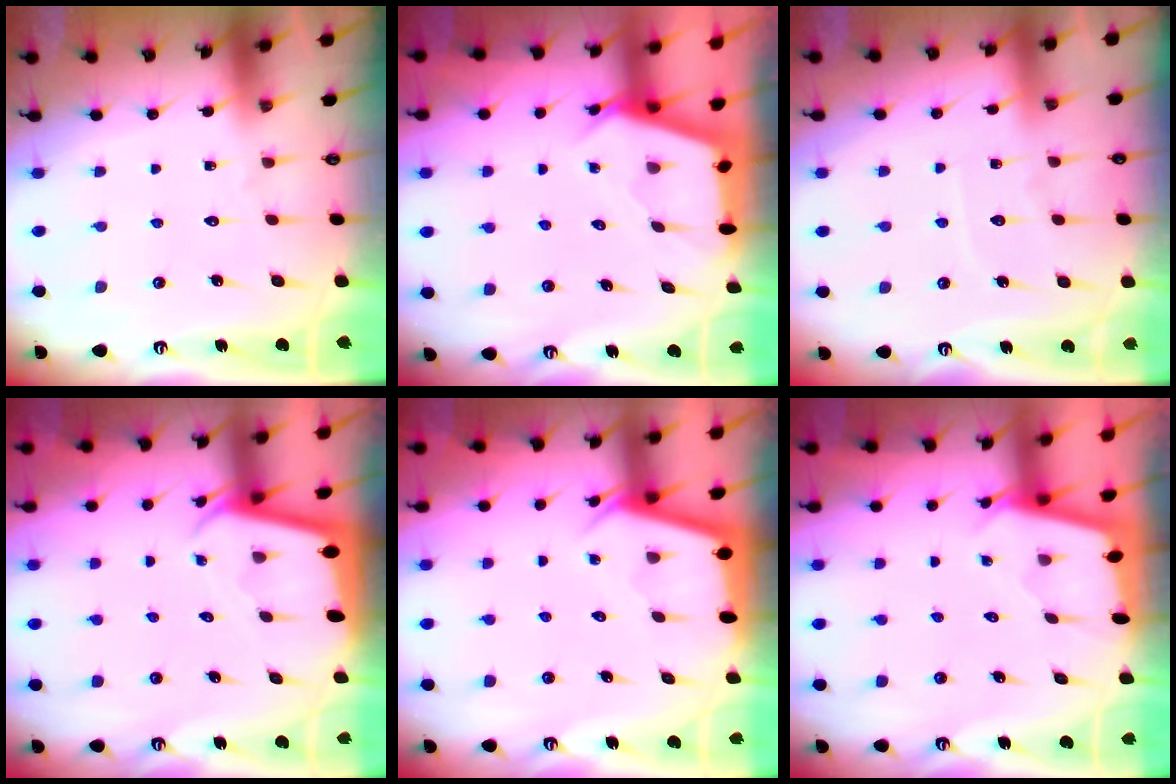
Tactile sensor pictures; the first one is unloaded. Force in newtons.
{"total": 2.8, "press": 2.8, "slide": 0.3}
{"total": 4.9, "press": 4.9, "slide": 0.4}
{"total": 2.1, "press": 2.1, "slide": 0.1}
{"total": 2.9, "press": 2.8, "slide": 0.3}
{"total": 1.8, "press": 1.8, "slide": 0.2}